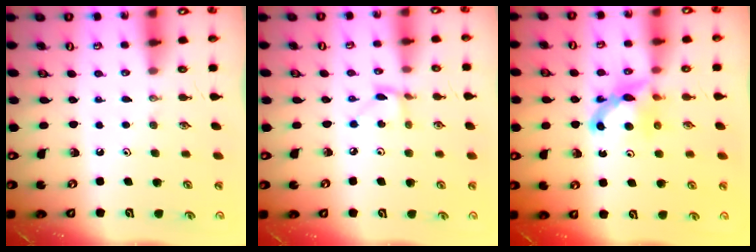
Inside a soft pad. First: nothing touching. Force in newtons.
{"total": 2.6, "press": 2.6, "slide": 0.1}
{"total": 7.0, "press": 7.0, "slide": 0.6}